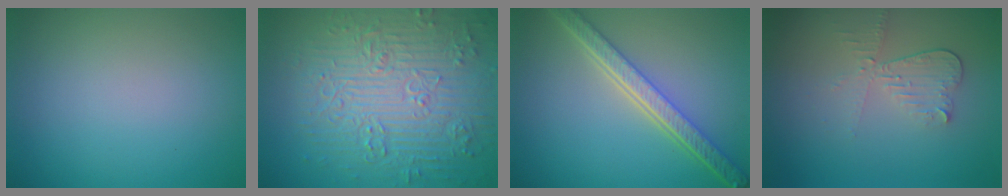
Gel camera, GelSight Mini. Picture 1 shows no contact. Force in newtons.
{"total": 9.1, "press": 6.6, "slide": 6.3}
{"total": 5.7, "press": 4.4, "slide": 3.7}
{"total": 3.0, "press": 2.6, "slide": 1.5}